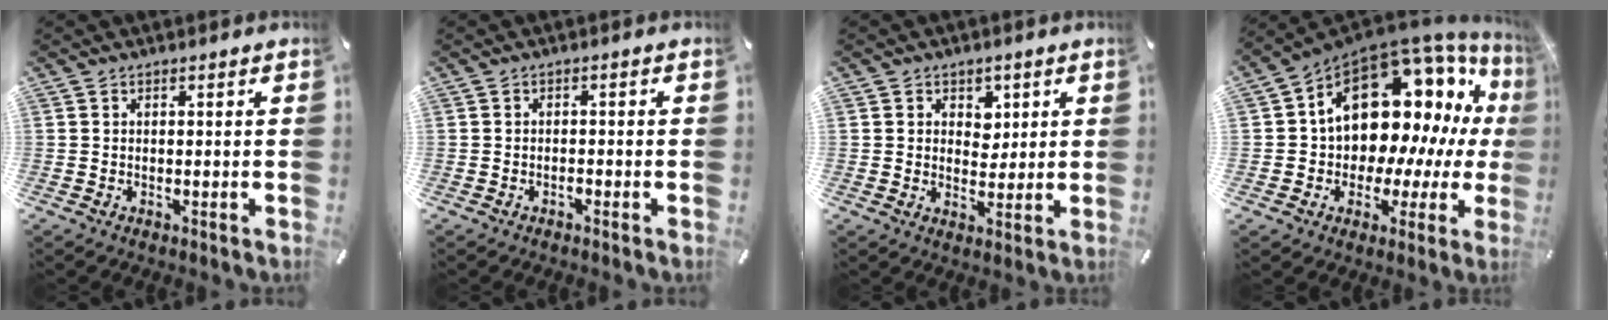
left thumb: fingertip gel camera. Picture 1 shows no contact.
{"total": 1.2, "force": [-0.9, 0.6, 0.6], "torque": [-0.012, 0.002, -0.019]}
{"total": 4.7, "force": [1.9, 4.1, 1.4], "torque": [-0.009, -0.003, 0.028]}
{"total": 19.2, "force": [7.4, 12.5, 12.5], "torque": [-0.197, -0.065, 0.135]}